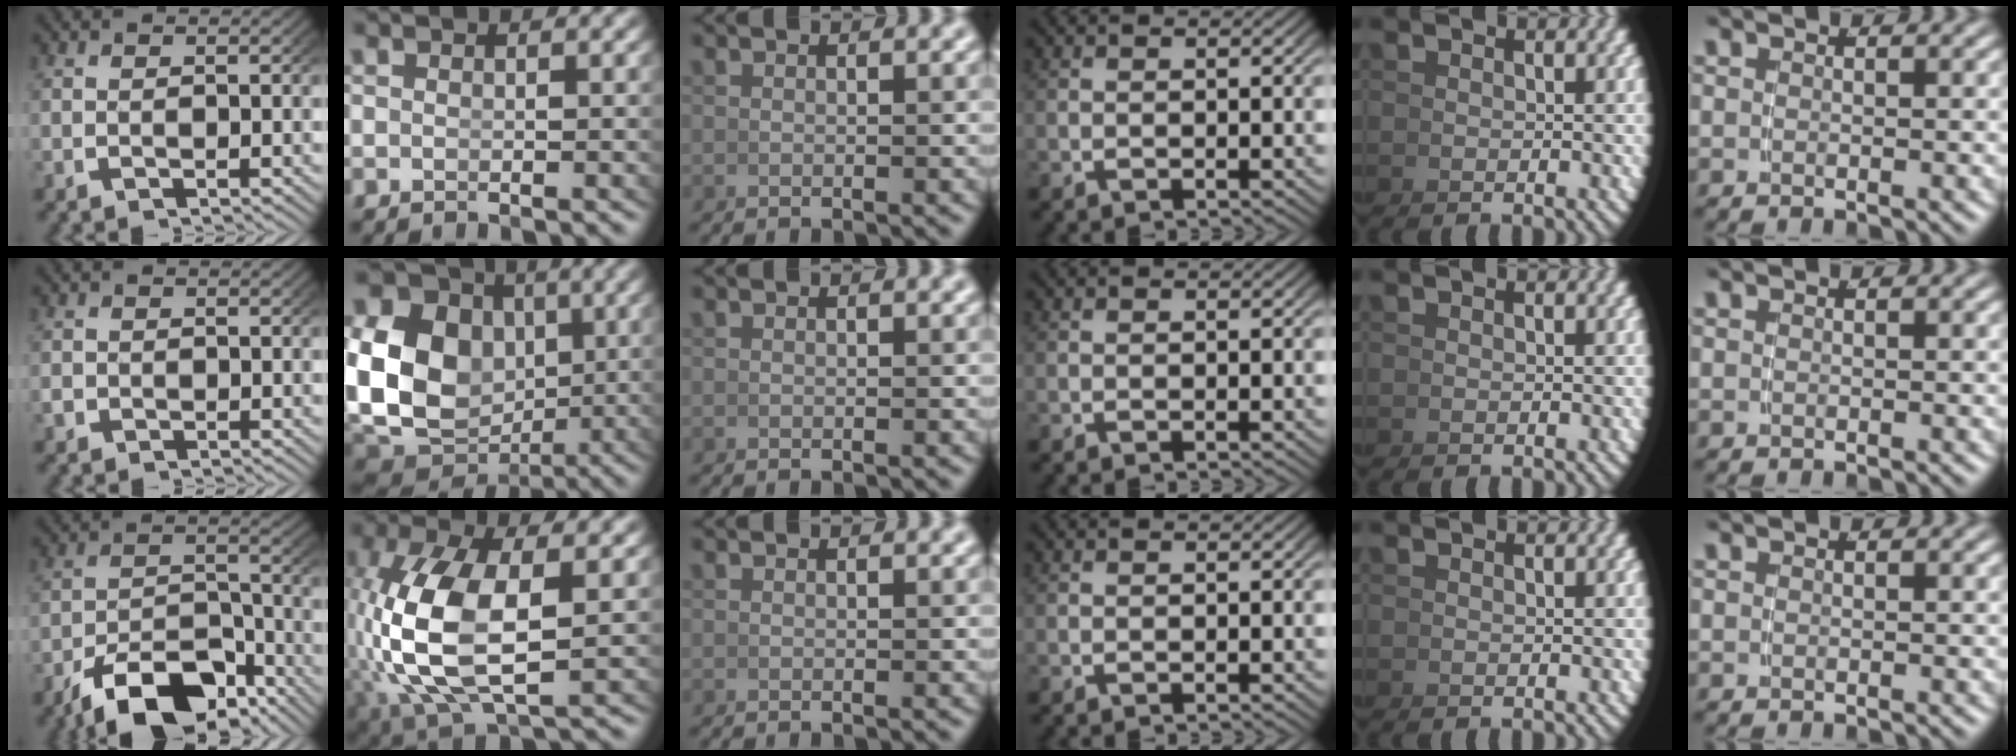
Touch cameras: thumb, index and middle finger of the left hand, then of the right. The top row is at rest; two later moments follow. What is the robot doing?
{"motion": "grasp_and_lifting", "object": "coin"}